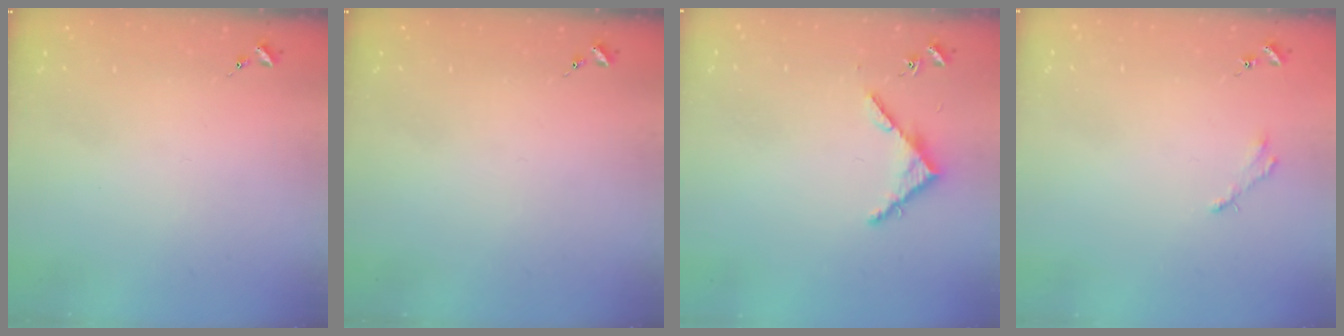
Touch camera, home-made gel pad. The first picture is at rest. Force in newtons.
{"total": 0.0}
{"total": 3.7, "press": 3.7, "slide": 0.3}
{"total": 2.5, "press": 2.5, "slide": 0.2}